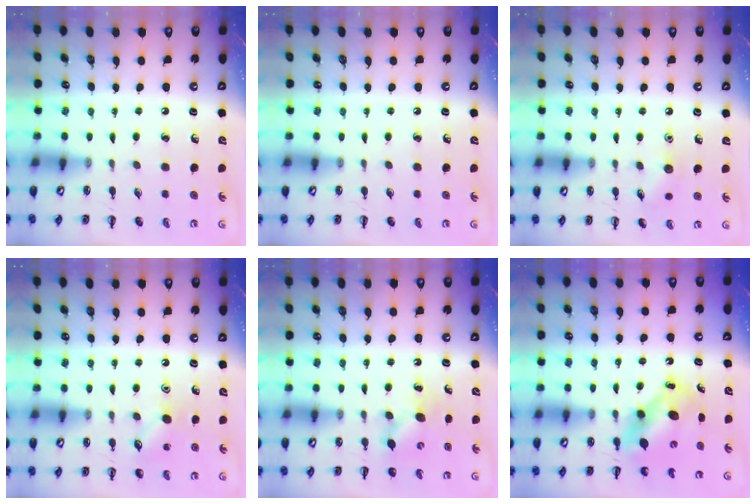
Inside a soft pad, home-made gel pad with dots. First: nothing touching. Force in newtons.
{"total": 0.0}
{"total": 6.0, "press": 5.9, "slide": 1.5}
{"total": 7.1, "press": 7.1, "slide": 1.1}
{"total": 5.6, "press": 5.6, "slide": 1.0}
{"total": 5.7, "press": 5.6, "slide": 1.2}